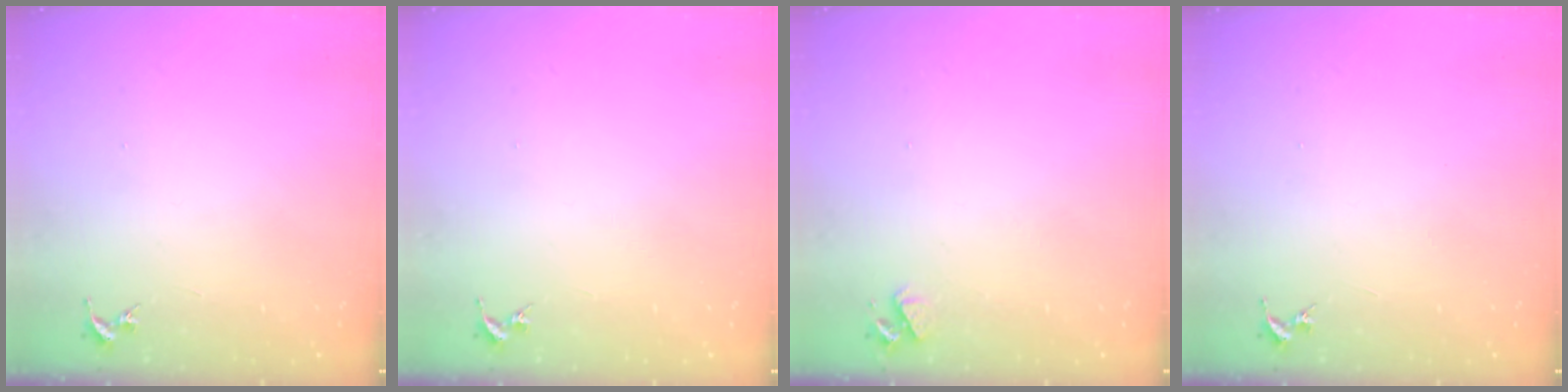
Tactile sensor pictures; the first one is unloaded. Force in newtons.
{"total": 0.0}
{"total": 4.1, "press": 4.0, "slide": 0.6}
{"total": 0.0}